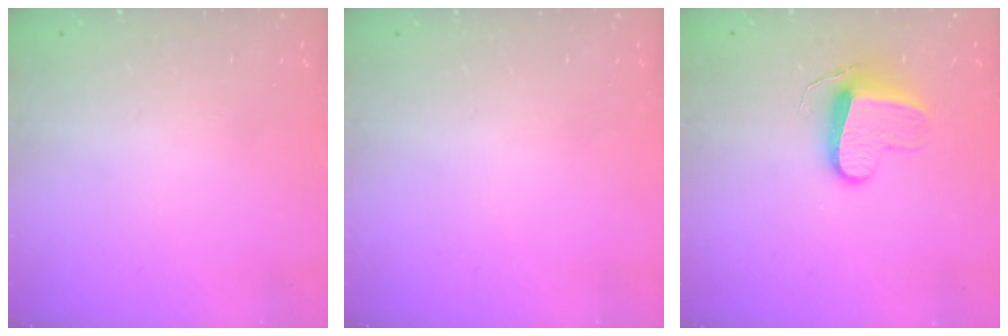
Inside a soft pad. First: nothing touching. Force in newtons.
{"total": 0.0}
{"total": 9.7, "press": 9.7, "slide": 0.3}